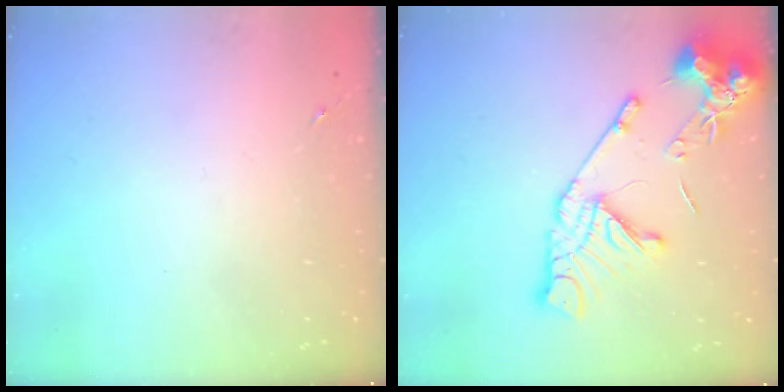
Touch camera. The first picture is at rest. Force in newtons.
{"total": 16.8, "press": 16.6, "slide": 1.9}